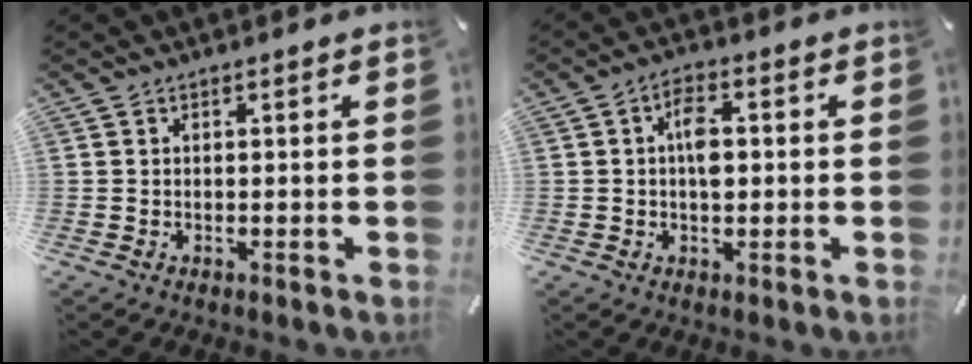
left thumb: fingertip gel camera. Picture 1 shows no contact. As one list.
[{"total": 5.6, "force": [0.3, 3.2, 4.6], "torque": [-0.065, 0.001, 0.000]}]